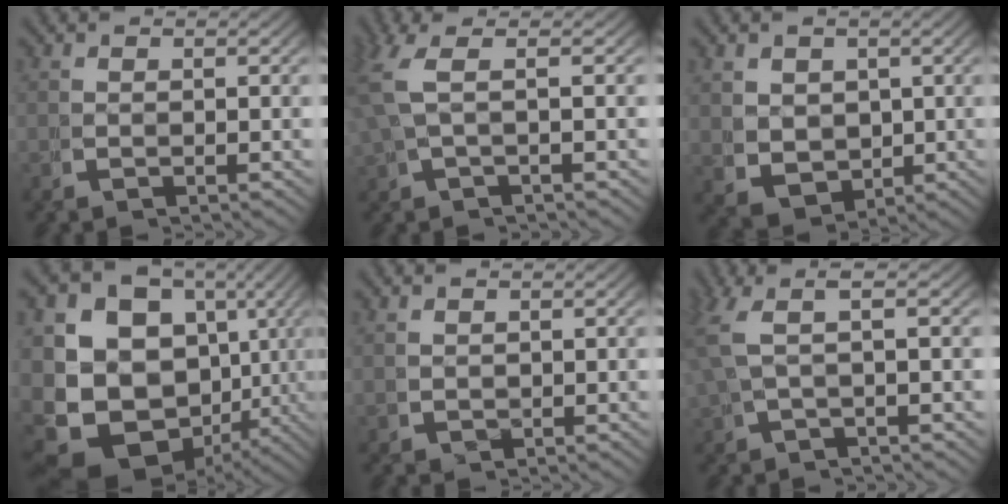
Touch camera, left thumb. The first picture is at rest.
{"total": 3.8, "force": [0.9, 1.0, 3.5], "torque": [-0.079, 0.009, 0.021]}
{"total": 6.2, "force": [-0.7, 5.3, 3.2], "torque": [-0.086, -0.046, 0.016]}
{"total": 17.8, "force": [-1.3, 14.0, 11.0], "torque": [-0.233, -0.067, 0.000]}
{"total": 1.2, "force": [0.4, 1.1, 0.3], "torque": [-0.006, -0.010, 0.016]}
{"total": 4.6, "force": [1.5, 1.2, 4.2], "torque": [-0.080, 0.017, 0.025]}